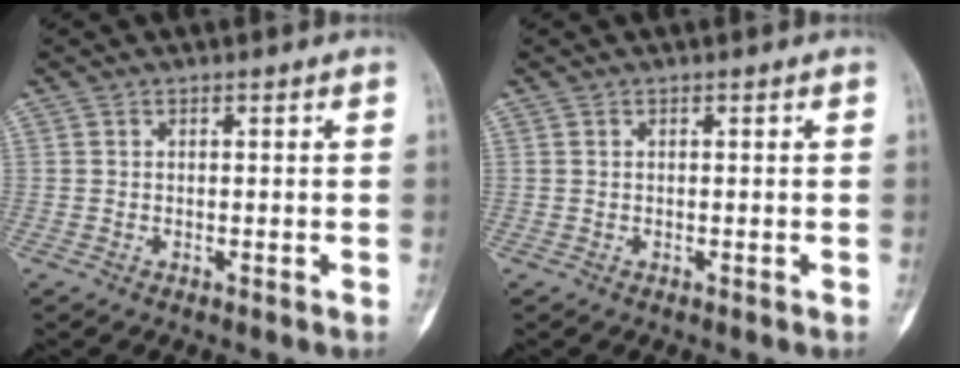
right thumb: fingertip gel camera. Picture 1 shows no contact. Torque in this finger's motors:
{"motor_torque": [0.00, 0.00, 0.00, -0.01, 0.00]}